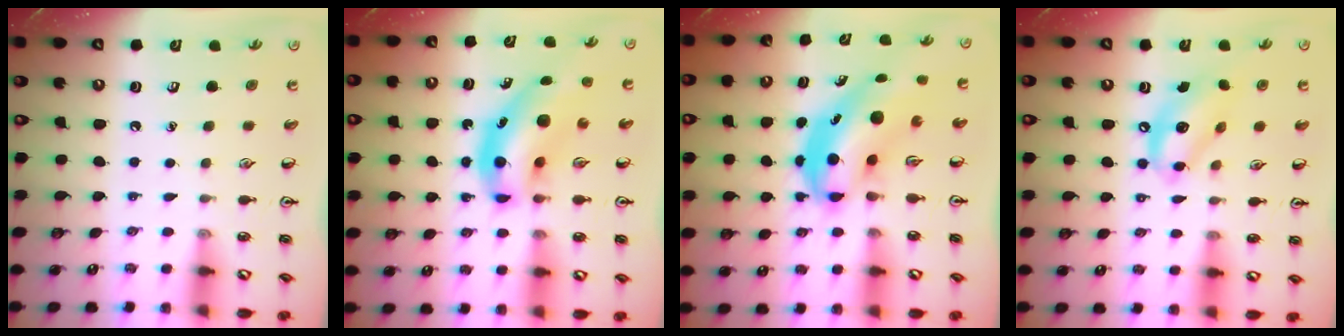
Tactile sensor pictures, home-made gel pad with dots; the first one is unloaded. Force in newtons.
{"total": 10.5, "press": 10.0, "slide": 3.0}
{"total": 7.1, "press": 6.8, "slide": 2.0}
{"total": 12.1, "press": 11.8, "slide": 3.0}